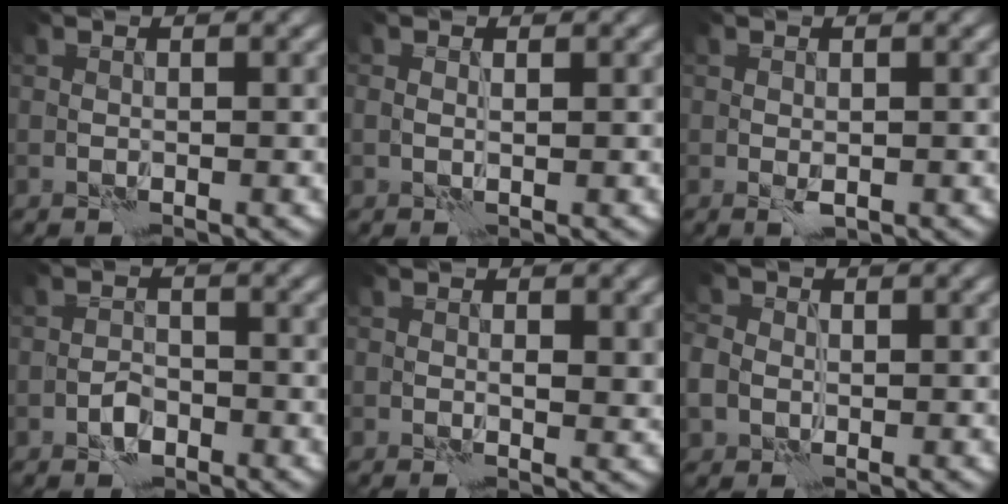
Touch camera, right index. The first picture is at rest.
{"total": 0.8, "force": [0.5, 0.3, 0.5], "torque": [-0.009, -0.002, 0.007]}
{"total": 1.0, "force": [-0.1, 0.5, 0.8], "torque": [-0.015, -0.006, 0.000]}
{"total": 1.5, "force": [-0.9, 0.9, 0.8], "torque": [-0.009, 0.005, -0.018]}
{"total": 1.8, "force": [0.4, 0.8, 1.5], "torque": [-0.019, -0.007, 0.007]}
{"total": 3.6, "force": [0.2, 3.1, 1.8], "torque": [-0.038, 0.004, -0.007]}